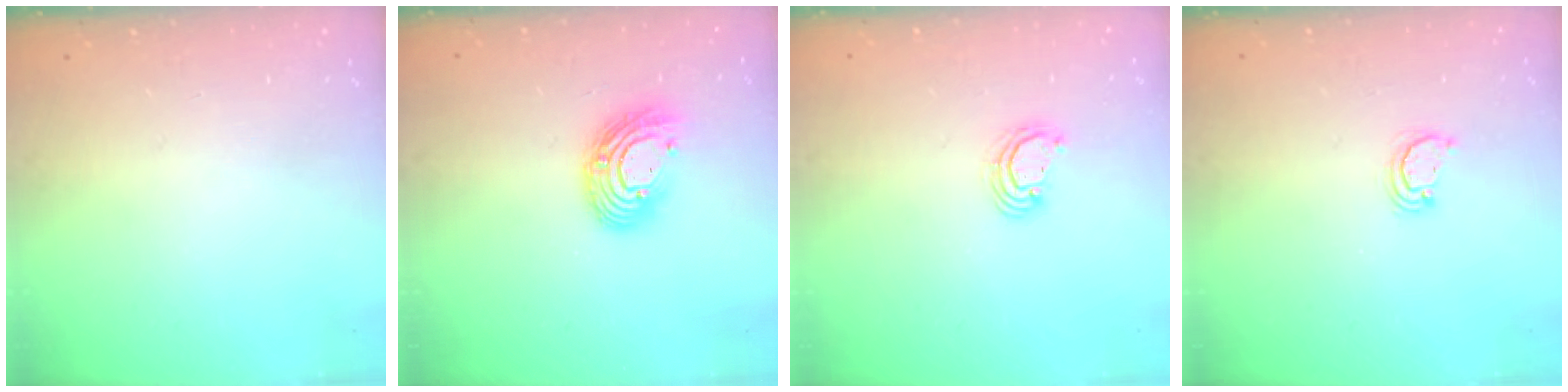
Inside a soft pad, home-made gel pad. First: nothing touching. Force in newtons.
{"total": 11.5, "press": 11.5, "slide": 0.2}
{"total": 3.0, "press": 3.0, "slide": 0.3}
{"total": 2.5, "press": 2.5, "slide": 0.3}